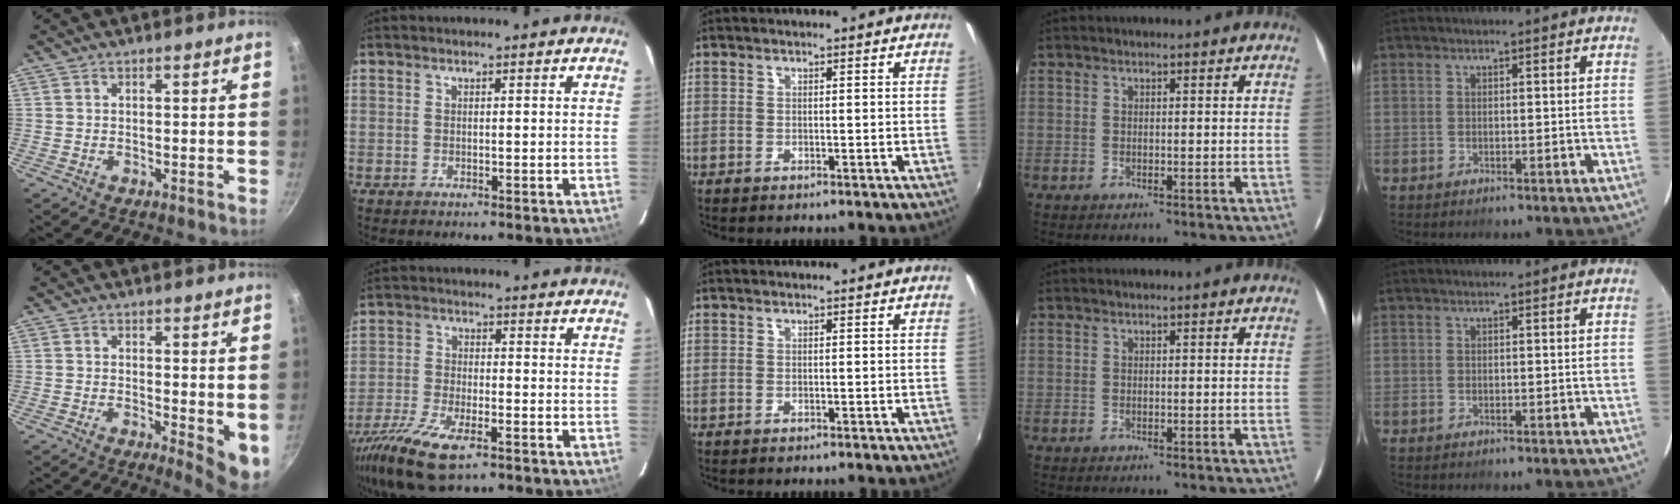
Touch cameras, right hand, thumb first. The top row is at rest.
{"thumb": {"total": 6.1, "force": [-0.2, 2.1, 5.8], "torque": [-0.072, -0.013, -0.001]}, "index": {"total": 13.4, "force": [-8.5, 4.9, 9.1], "torque": [-0.208, -0.038, -0.162]}}